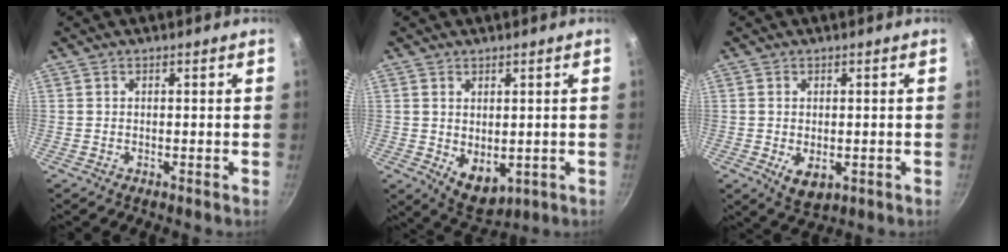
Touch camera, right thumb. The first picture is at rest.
{"total": 7.2, "force": [0.2, 4.8, 5.3], "torque": [-0.062, -0.019, 0.025]}
{"total": 5.1, "force": [-0.9, 3.3, 3.8], "torque": [-0.057, -0.014, -0.007]}